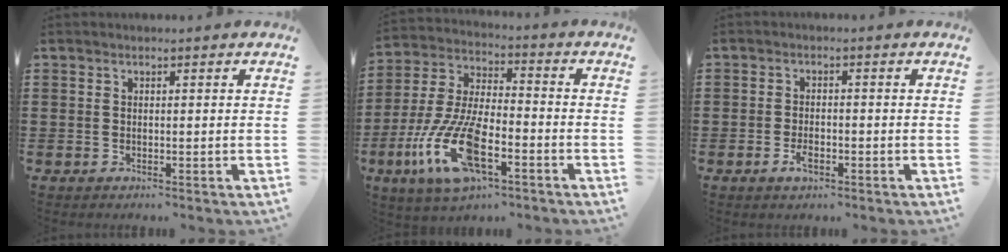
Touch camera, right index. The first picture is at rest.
{"total": 13.4, "force": [-6.3, 5.1, 10.7], "torque": [-0.253, -0.009, -0.123]}
{"total": 2.5, "force": [-1.2, 1.1, 2.0], "torque": [-0.044, -0.004, -0.023]}